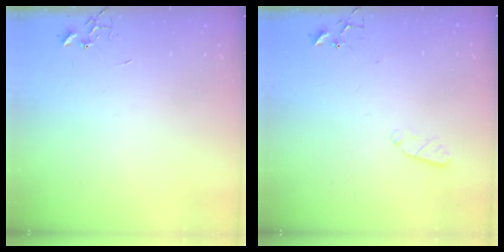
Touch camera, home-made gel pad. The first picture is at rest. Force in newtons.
{"total": 3.6, "press": 3.5, "slide": 0.6}